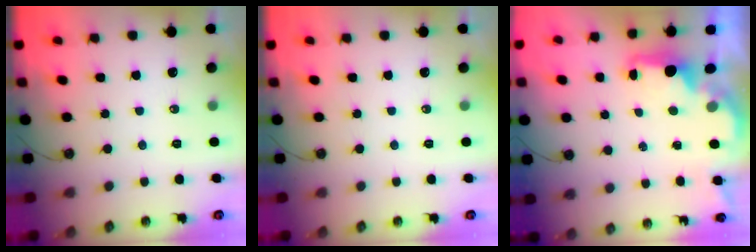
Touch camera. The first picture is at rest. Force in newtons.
{"total": 0.0}
{"total": 2.2, "press": 2.0, "slide": 0.8}